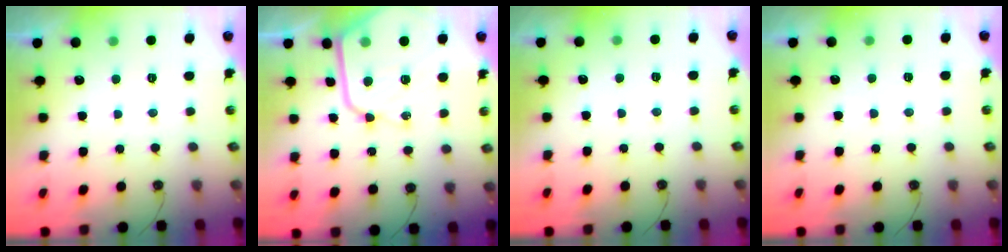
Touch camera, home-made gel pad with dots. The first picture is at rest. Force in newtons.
{"total": 16.1, "press": 16.1, "slide": 1.6}
{"total": 2.5, "press": 2.4, "slide": 0.4}
{"total": 4.4, "press": 4.3, "slide": 0.5}